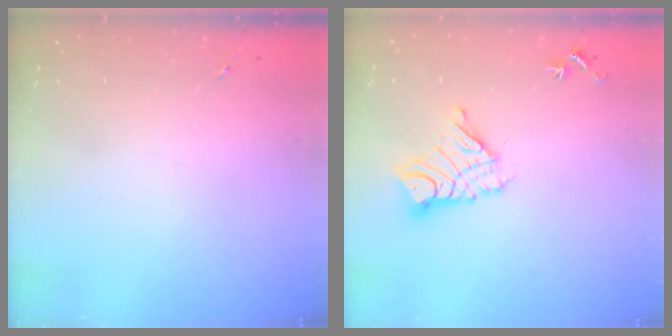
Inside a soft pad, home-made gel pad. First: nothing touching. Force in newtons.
{"total": 11.9, "press": 11.9, "slide": 1.1}